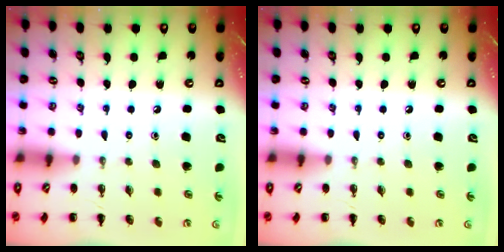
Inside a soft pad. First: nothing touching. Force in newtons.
{"total": 0.0}